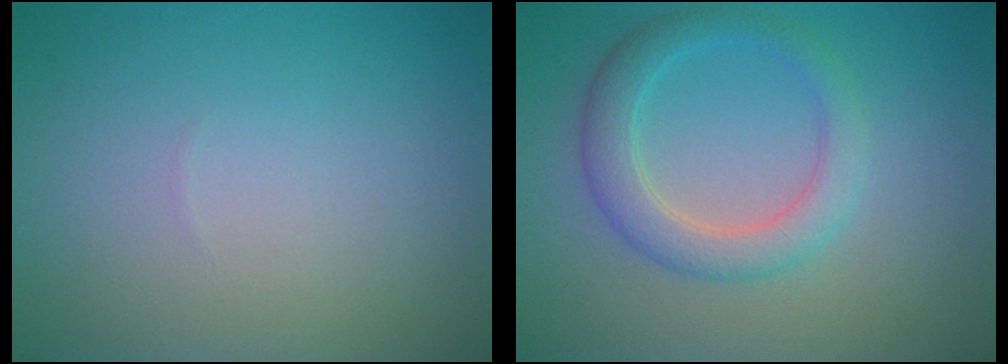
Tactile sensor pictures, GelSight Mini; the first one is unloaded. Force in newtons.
{"total": 3.5, "press": 3.5, "slide": 0.2}